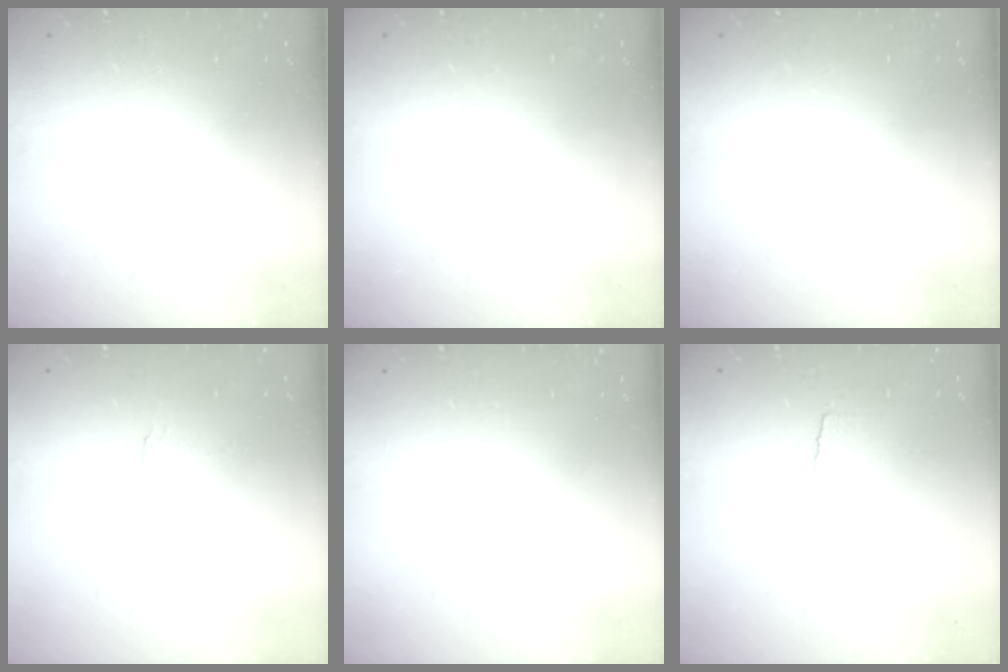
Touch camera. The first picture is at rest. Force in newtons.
{"total": 0.0}
{"total": 0.0}
{"total": 2.7, "press": 2.7, "slide": 0.2}
{"total": 0.0}
{"total": 5.7, "press": 5.6, "slide": 0.5}